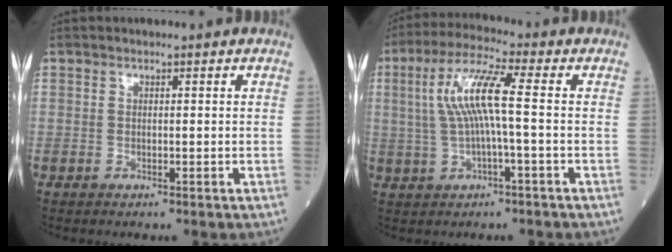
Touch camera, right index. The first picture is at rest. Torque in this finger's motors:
{"motor_torque": [0.32, -0.03, 0.25, 0.20]}